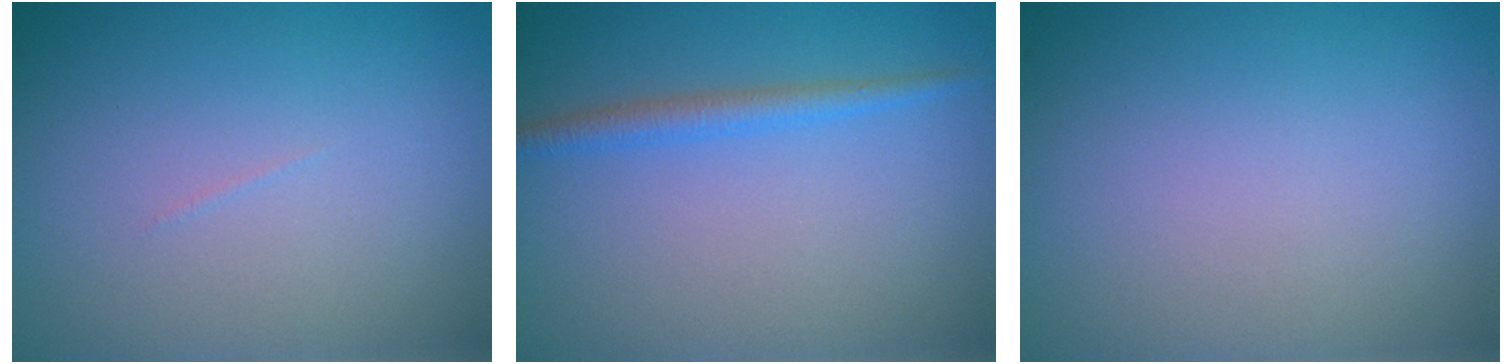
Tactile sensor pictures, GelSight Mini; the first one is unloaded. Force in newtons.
{"total": 1.8, "press": 1.8, "slide": 0.1}
{"total": 0.0}